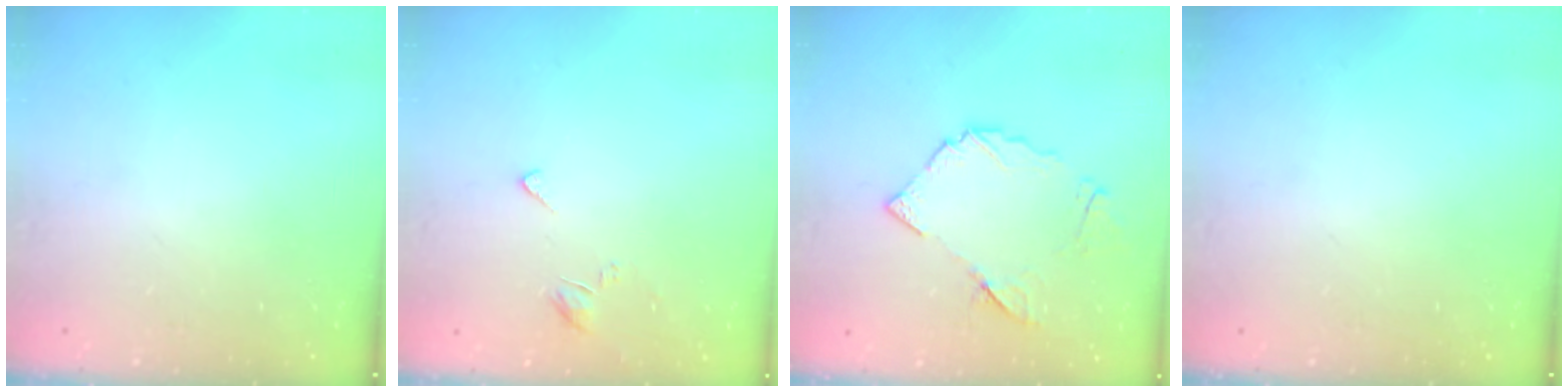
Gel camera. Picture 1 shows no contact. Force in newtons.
{"total": 2.7, "press": 2.7, "slide": 0.5}
{"total": 9.6, "press": 9.5, "slide": 1.0}
{"total": 0.0}